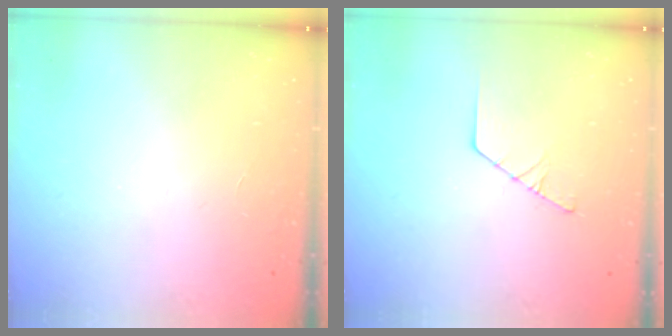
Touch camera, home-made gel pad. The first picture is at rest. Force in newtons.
{"total": 2.6, "press": 2.6, "slide": 0.3}